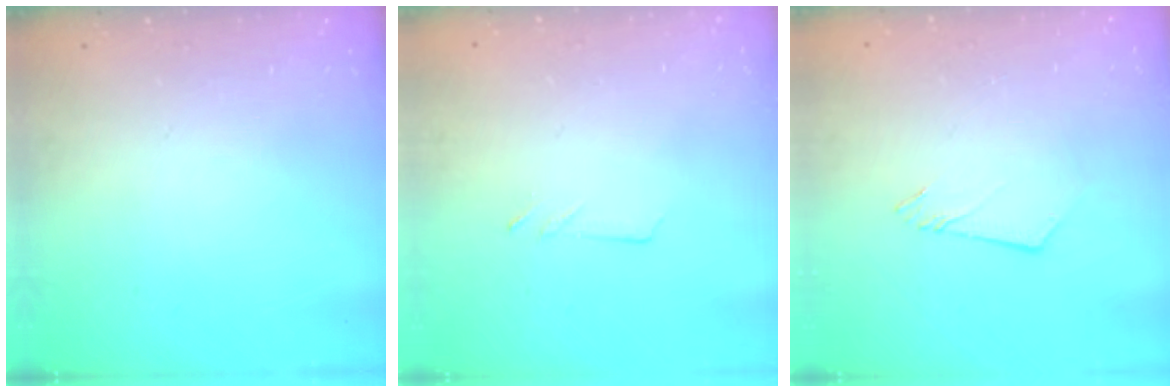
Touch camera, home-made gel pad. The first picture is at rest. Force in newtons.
{"total": 2.2, "press": 2.2, "slide": 0.2}
{"total": 3.4, "press": 3.4, "slide": 0.3}